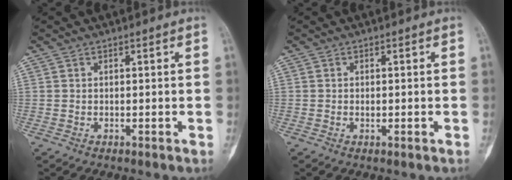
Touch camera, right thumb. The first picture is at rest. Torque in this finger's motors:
{"motor_torque": [-0.13, 0.39, 0.18, -0.01, 0.03]}